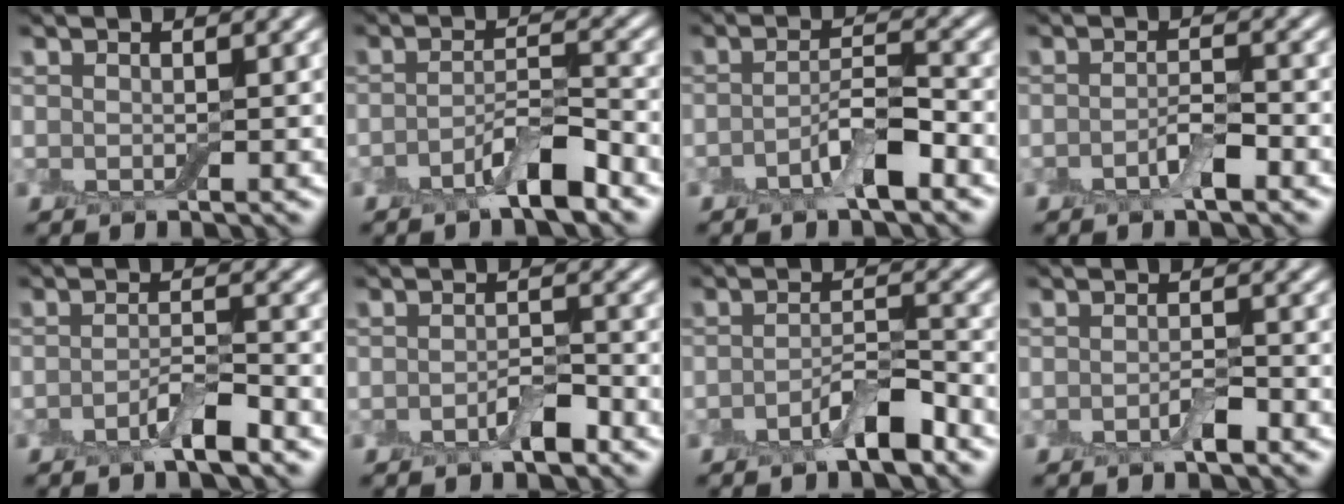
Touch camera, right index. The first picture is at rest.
{"total": 4.0, "force": [-2.5, 0.9, 3.0], "torque": [-0.051, 0.008, -0.051]}
{"total": 3.8, "force": [-2.0, 1.1, 3.0], "torque": [-0.055, 0.009, -0.041]}
{"total": 2.3, "force": [-1.1, 0.7, 1.8], "torque": [-0.033, 0.003, -0.022]}
{"total": 2.9, "force": [-1.6, 0.6, 2.3], "torque": [-0.039, 0.006, -0.034]}
{"total": 2.2, "force": [-1.2, 0.9, 1.7], "torque": [-0.028, 0.003, -0.020]}
{"total": 3.6, "force": [-2.2, 1.0, 2.7], "torque": [-0.046, 0.008, -0.041]}
{"total": 1.5, "force": [-0.8, 0.4, 1.2], "torque": [-0.022, 0.000, -0.015]}